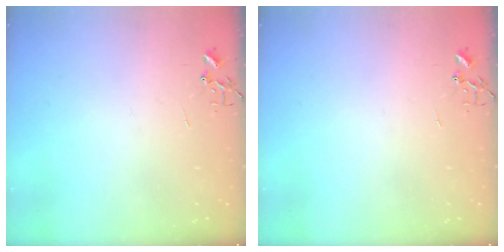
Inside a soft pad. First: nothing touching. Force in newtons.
{"total": 0.0}